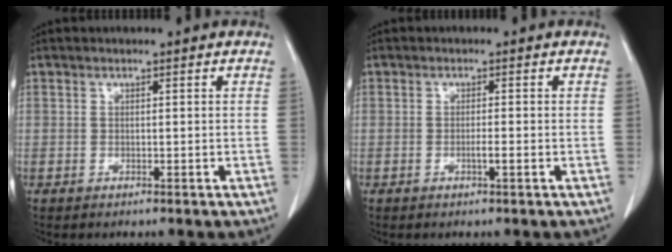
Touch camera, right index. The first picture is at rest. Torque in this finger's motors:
{"motor_torque": [0.37, -0.32, 0.23, 0.06]}